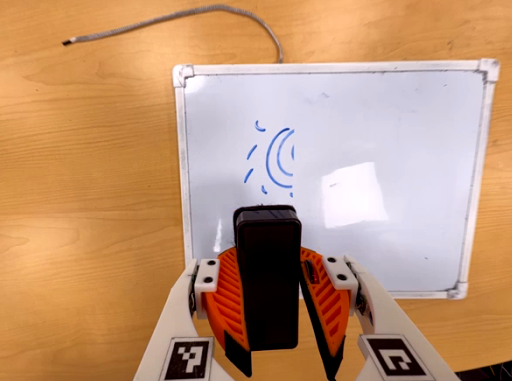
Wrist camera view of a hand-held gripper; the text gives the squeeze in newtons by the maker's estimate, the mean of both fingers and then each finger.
{"total": 9.2, "left": 9.0, "right": 9.5}